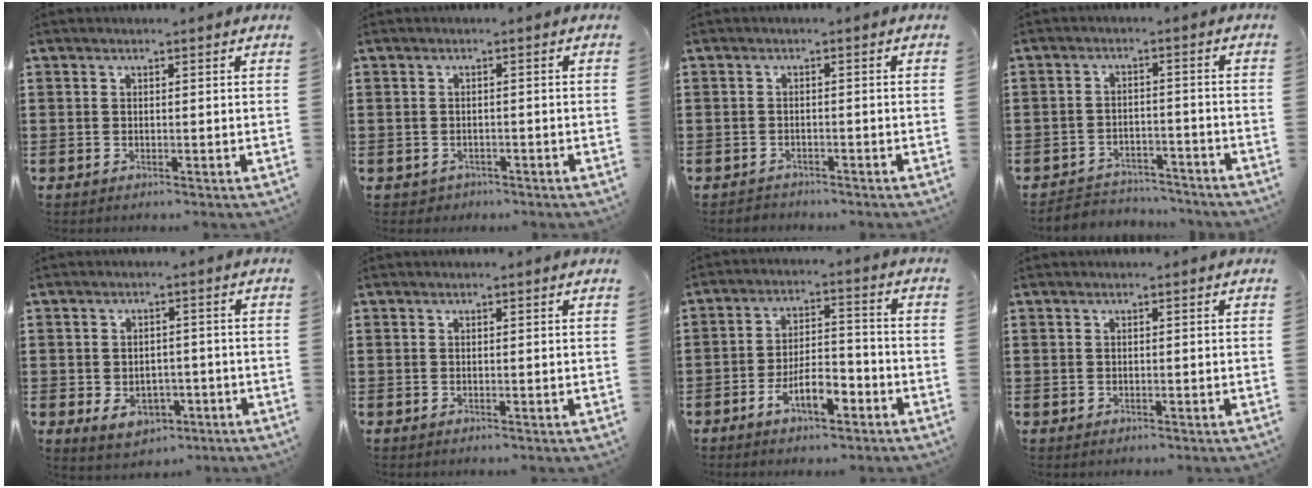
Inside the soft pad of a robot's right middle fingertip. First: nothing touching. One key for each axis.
{"total": 0.8, "fx": -0.6, "fy": 0.6, "fz": 0.0, "tx": -0.004, "ty": 0.002, "tz": -0.015}
{"total": 1.3, "fx": -1.2, "fy": 0.4, "fz": -0.2, "tx": -0.001, "ty": 0.003, "tz": -0.028}
{"total": 3.8, "fx": -3.6, "fy": 0.9, "fz": -0.2, "tx": -0.003, "ty": 0.004, "tz": -0.079}
{"total": 4.1, "fx": -1.8, "fy": 3.1, "fz": 1.9, "tx": -0.023, "ty": -0.002, "tz": -0.038}
{"total": 0.0}
{"total": 7.4, "fx": -4.2, "fy": 2.7, "fz": 5.5, "tx": -0.100, "ty": 0.008, "tz": -0.076}
{"total": 0.0}